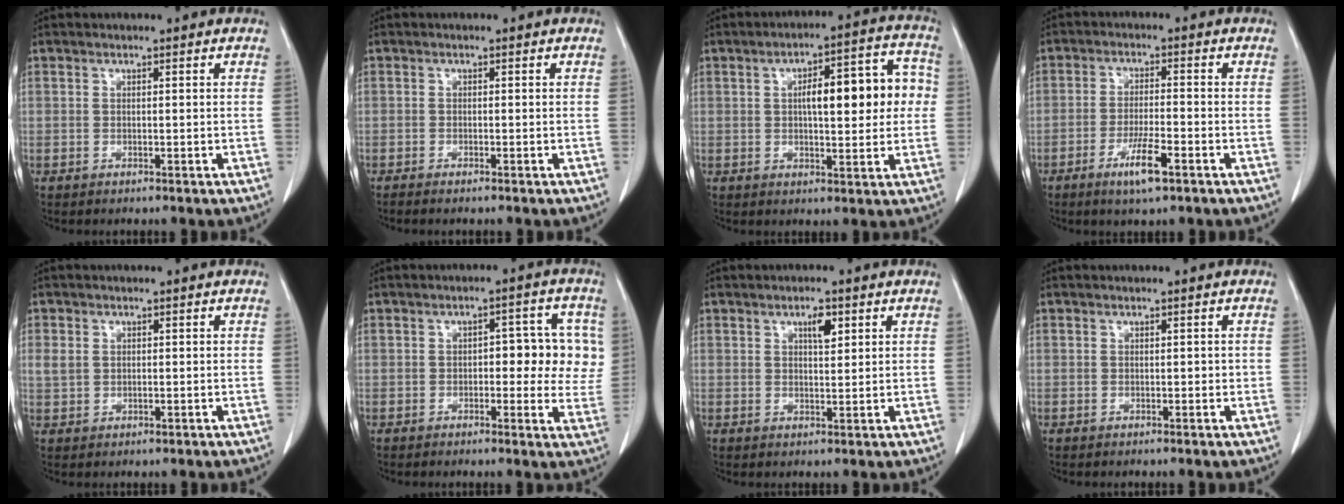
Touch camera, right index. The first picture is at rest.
{"total": 1.5, "force": [-1.3, -0.1, 0.9], "torque": [-0.014, -0.001, -0.016]}
{"total": 12.3, "force": [1.4, 3.6, 11.7], "torque": [-0.157, 0.039, 0.022]}
{"total": 6.0, "force": [-3.4, 0.6, 4.9], "torque": [-0.095, -0.008, -0.058]}
{"total": 2.5, "force": [0.5, 2.0, 1.5], "torque": [-0.036, 0.004, 0.015]}
{"total": 7.9, "force": [0.8, 3.8, 6.9], "torque": [-0.064, 0.020, 0.010]}
{"total": 2.9, "force": [1.5, 1.0, 2.3], "torque": [-0.040, -0.001, 0.025]}
{"total": 0.7, "force": [0.0, 0.4, 0.5], "torque": [-0.005, 0.003, 0.002]}